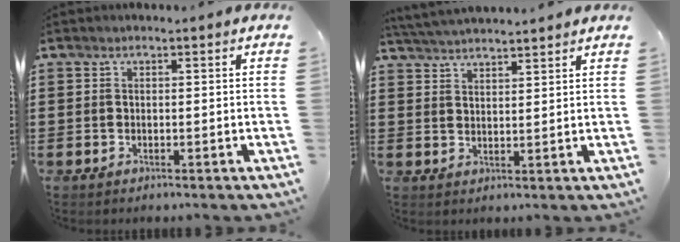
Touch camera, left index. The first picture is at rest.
{"total": 3.4, "force": [3.4, -0.3, 0.3], "torque": [-0.018, -0.010, 0.063]}